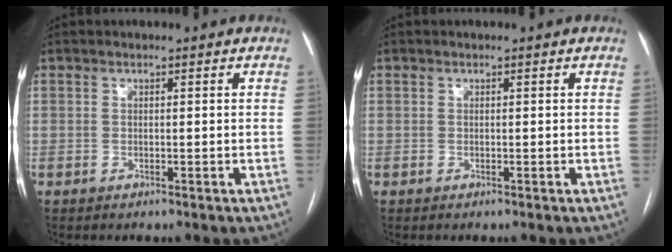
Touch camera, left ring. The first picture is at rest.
{"total": 0.0}